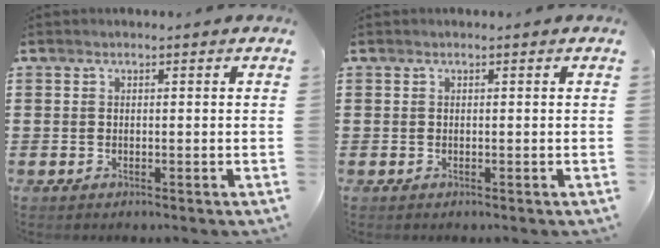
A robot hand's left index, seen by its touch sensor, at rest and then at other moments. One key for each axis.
{"total": 0.0}